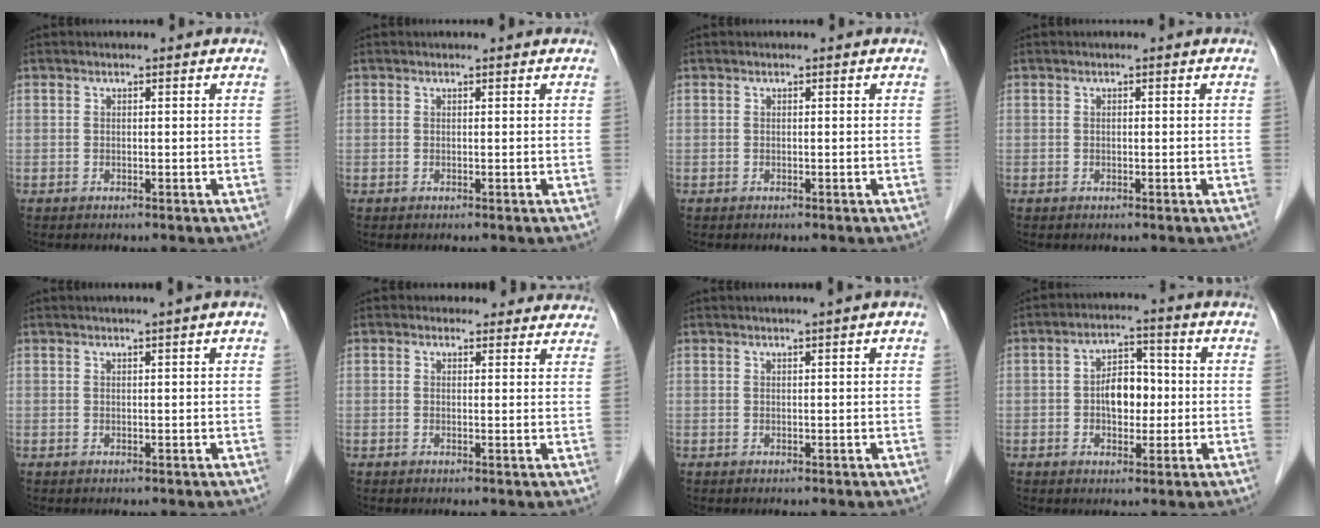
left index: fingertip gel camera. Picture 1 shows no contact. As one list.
[{"total": 0.0}, {"total": 0.0}, {"total": 0.0}, {"total": 1.1, "force": [0.5, -0.3, 0.9], "torque": [-0.018, -0.002, 0.011]}, {"total": 5.6, "force": [5.0, 2.5, 0.0], "torque": [0.022, 0.005, 0.038]}, {"total": 1.0, "force": [0.4, -0.3, 0.8], "torque": [-0.017, -0.003, 0.011]}, {"total": 6.0, "force": [-0.5, 3.7, 4.8], "torque": [-0.084, 0.018, -0.009]}]